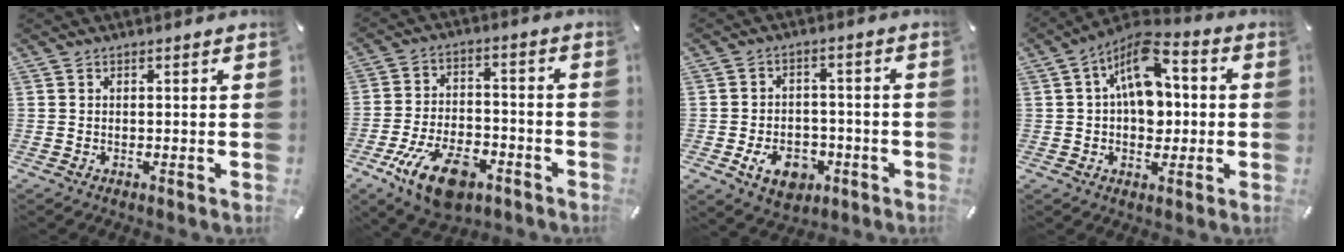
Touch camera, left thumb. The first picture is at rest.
{"total": 14.2, "force": [-7.9, 7.3, 9.2], "torque": [-0.165, 0.042, -0.135]}
{"total": 9.4, "force": [-3.8, 6.9, 5.2], "torque": [-0.089, 0.018, -0.066]}
{"total": 12.5, "force": [2.3, 8.2, 9.1], "torque": [-0.147, -0.011, 0.041]}